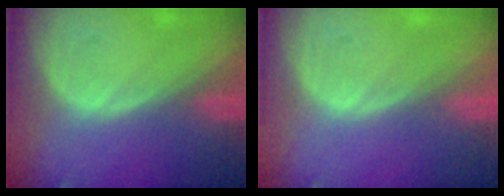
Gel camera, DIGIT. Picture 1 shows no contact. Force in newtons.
{"total": 0.0}